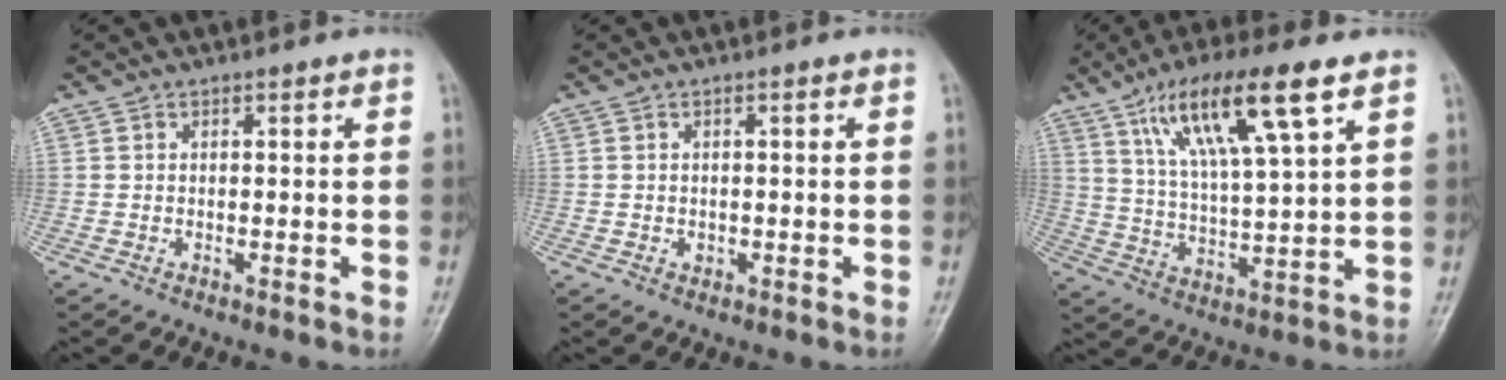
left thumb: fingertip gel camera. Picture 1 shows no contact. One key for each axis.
{"total": 1.0, "fx": -0.2, "fy": 0.8, "fz": 0.5, "tx": -0.004, "ty": 0.002, "tz": -0.001}
{"total": 15.8, "fx": 8.3, "fy": 3.1, "fz": 13.1, "tx": -0.235, "ty": -0.021, "tz": 0.156}